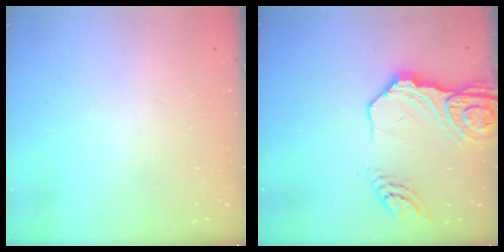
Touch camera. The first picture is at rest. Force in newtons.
{"total": 15.9, "press": 15.7, "slide": 1.8}